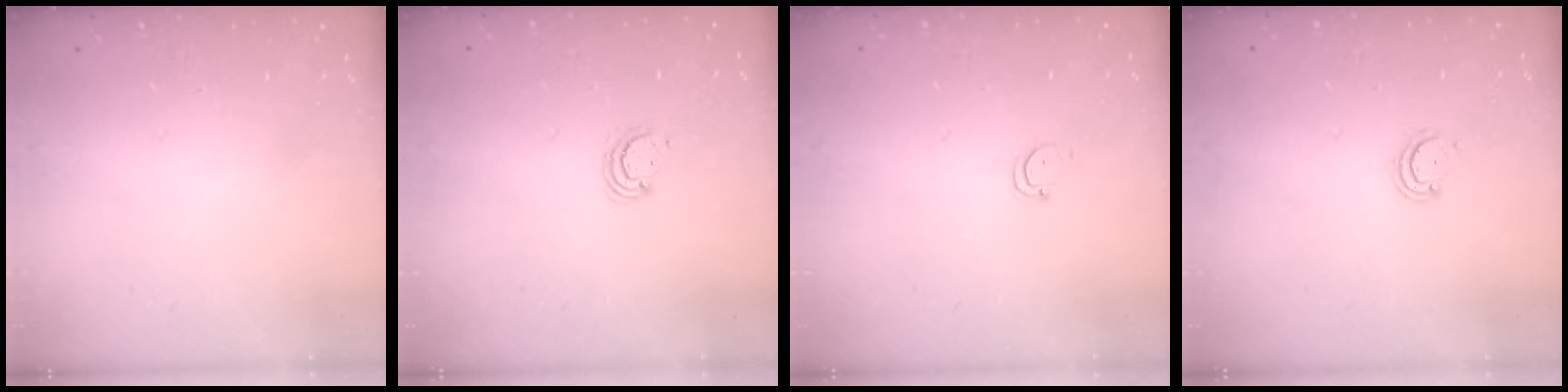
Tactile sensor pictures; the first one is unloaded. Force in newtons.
{"total": 2.6, "press": 2.6, "slide": 0.3}
{"total": 2.9, "press": 2.9, "slide": 0.2}
{"total": 2.6, "press": 2.6, "slide": 0.3}